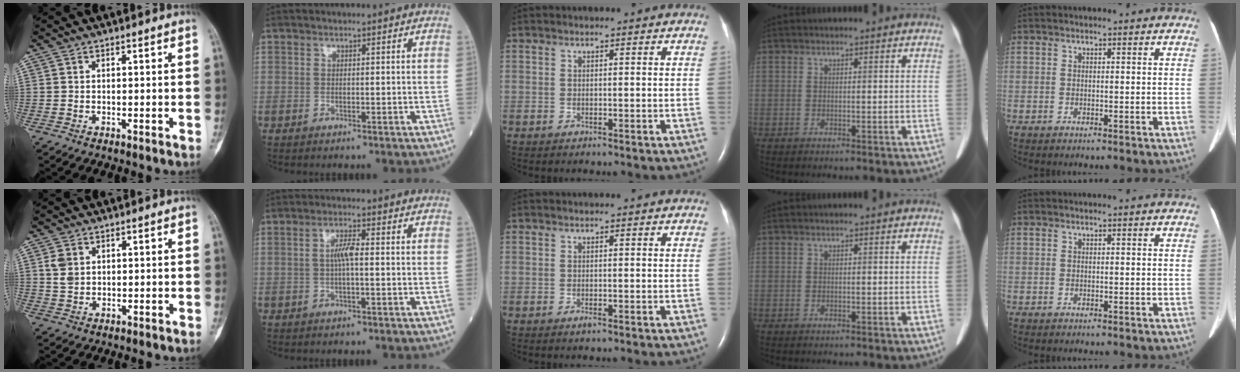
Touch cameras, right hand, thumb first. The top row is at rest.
{"thumb": {"total": 3.0, "force": [0.8, 2.4, 1.7], "torque": [-0.022, 0.000, 0.020]}, "index": {"total": 3.0, "force": [0.0, 0.4, 3.0], "torque": [-0.060, 0.005, 0.000]}, "middle": {"total": 0.6, "force": [-0.4, 0.1, 0.4], "torque": [-0.010, -0.001, -0.006]}}